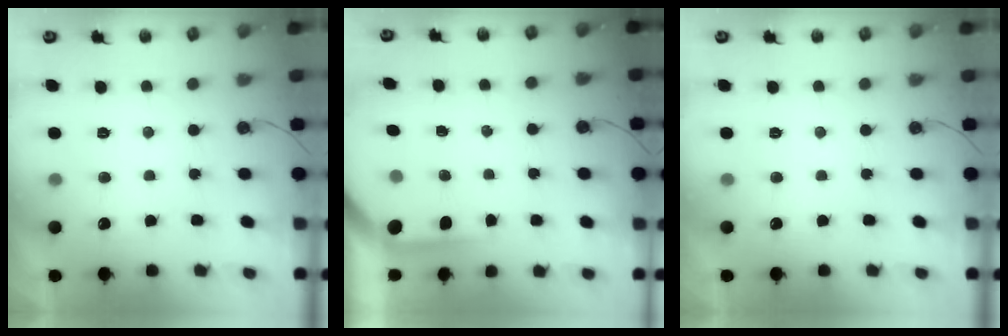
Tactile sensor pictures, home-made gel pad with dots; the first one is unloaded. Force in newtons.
{"total": 3.7, "press": 3.7, "slide": 0.4}
{"total": 0.5, "press": 0.4, "slide": 0.4}